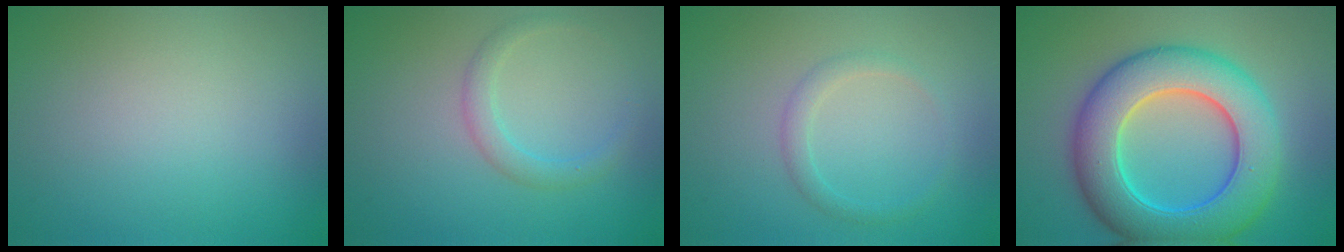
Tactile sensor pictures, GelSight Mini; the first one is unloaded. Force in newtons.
{"total": 1.9, "press": 1.9, "slide": 0.2}
{"total": 1.5, "press": 1.5, "slide": 0.1}
{"total": 10.4, "press": 10.4, "slide": 0.2}